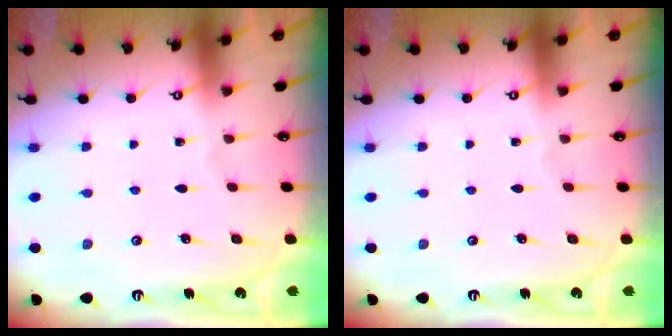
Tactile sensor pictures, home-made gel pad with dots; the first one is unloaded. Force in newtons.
{"total": 0.0}